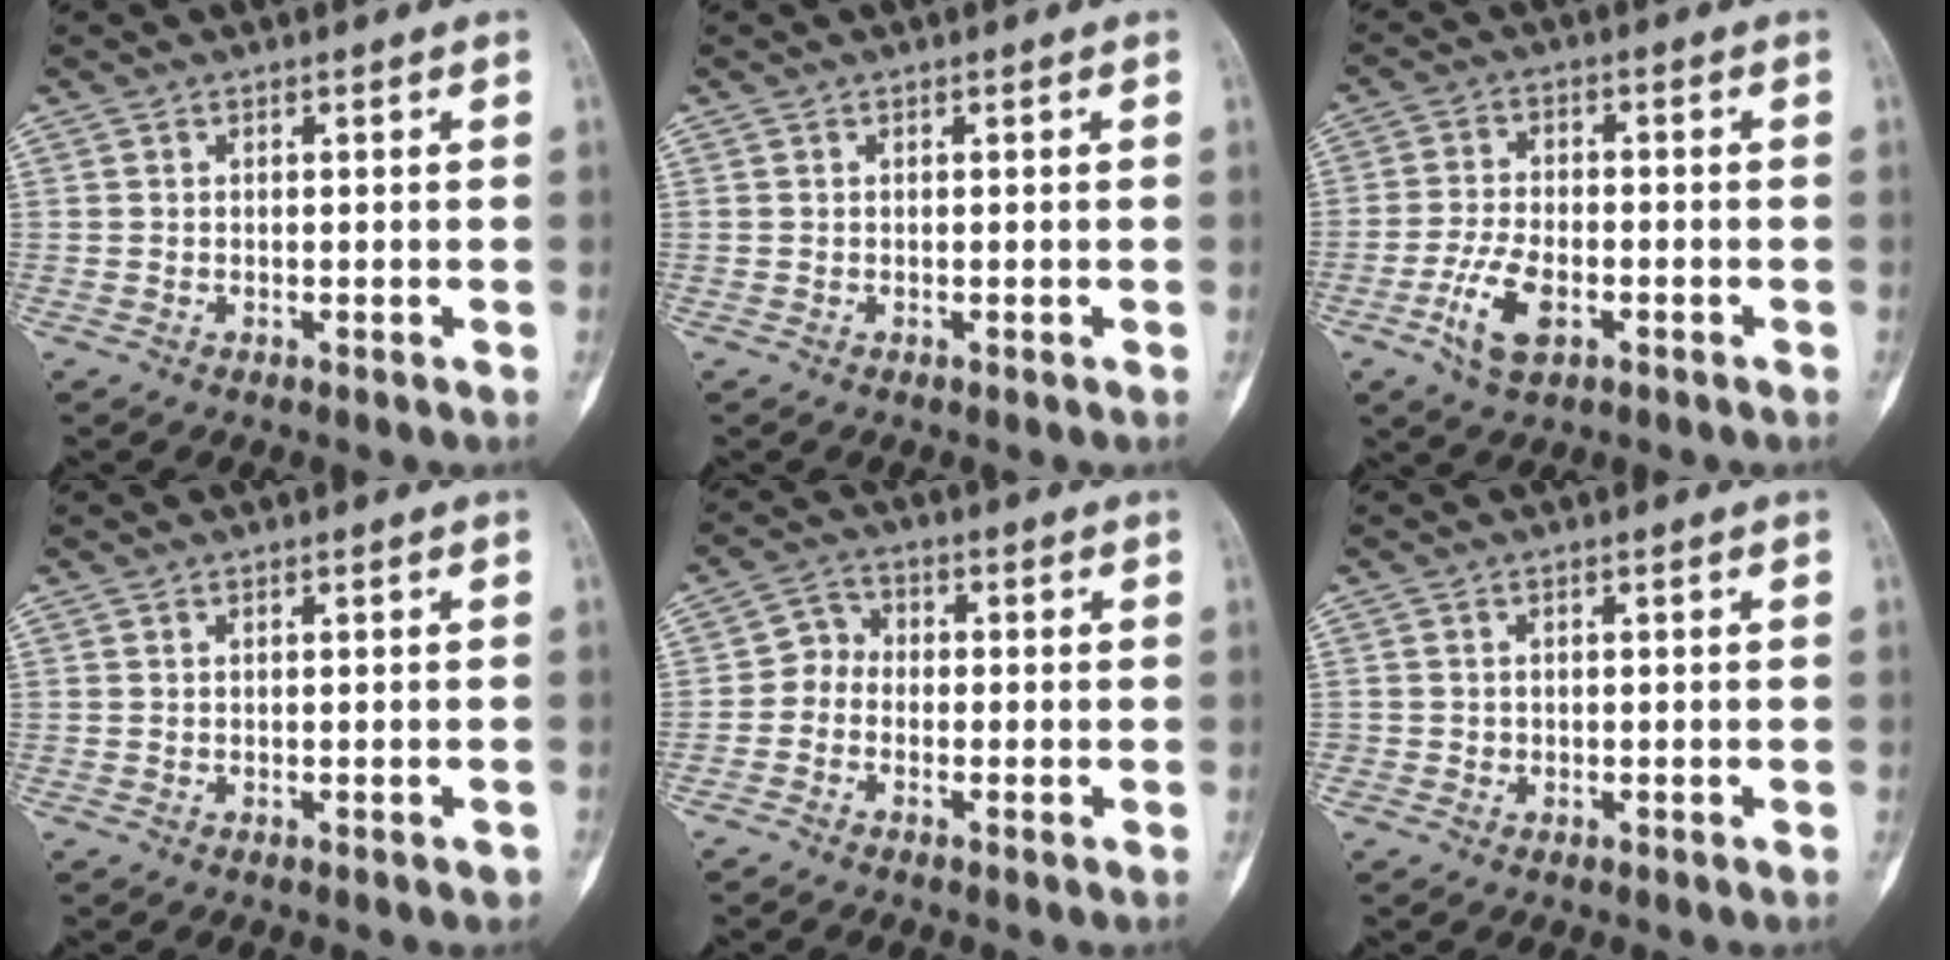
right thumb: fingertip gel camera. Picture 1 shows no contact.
{"total": 0.0}
{"total": 8.0, "force": [-3.3, 4.0, 6.0], "torque": [-0.122, 0.011, -0.061]}
{"total": 0.7, "force": [-0.2, 0.3, 0.6], "torque": [-0.009, 0.000, 0.000]}
{"total": 3.6, "force": [-1.3, 3.1, 1.5], "torque": [-0.002, 0.014, -0.043]}
{"total": 0.7, "force": [-0.2, 0.7, 0.0], "torque": [0.005, 0.005, -0.004]}